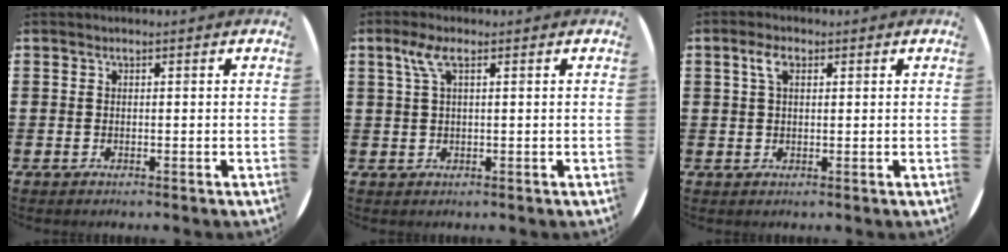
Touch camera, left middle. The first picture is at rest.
{"total": 2.8, "force": [1.2, 0.6, 2.4], "torque": [-0.052, 0.009, 0.019]}
{"total": 2.9, "force": [1.4, 1.3, 2.2], "torque": [-0.049, 0.008, 0.025]}